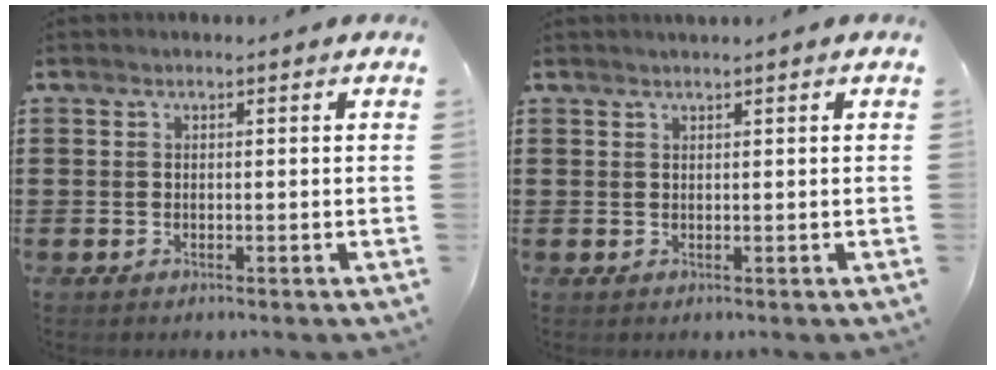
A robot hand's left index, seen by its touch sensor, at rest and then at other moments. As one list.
[{"total": 0.6, "force": [0.4, -0.2, 0.4], "torque": [-0.005, -0.002, 0.008]}]